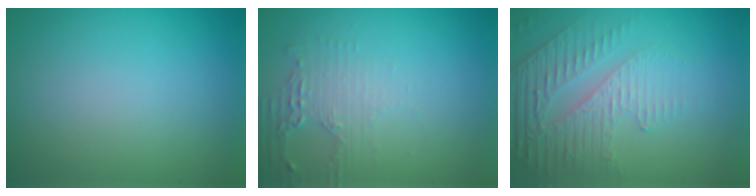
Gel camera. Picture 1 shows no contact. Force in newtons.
{"total": 1.8, "press": 1.8, "slide": 0.4}
{"total": 5.1, "press": 3.3, "slide": 3.9}